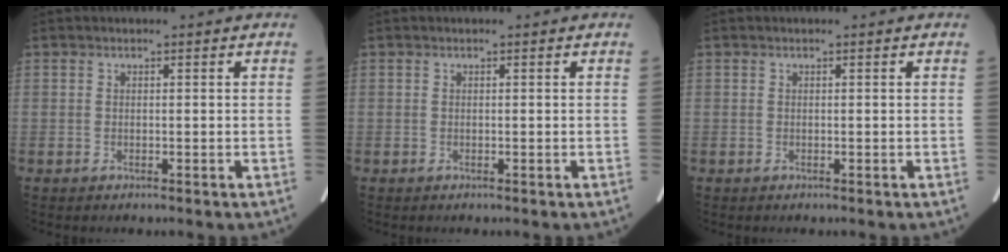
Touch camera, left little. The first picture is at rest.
{"total": 0.0}
{"total": 0.0}